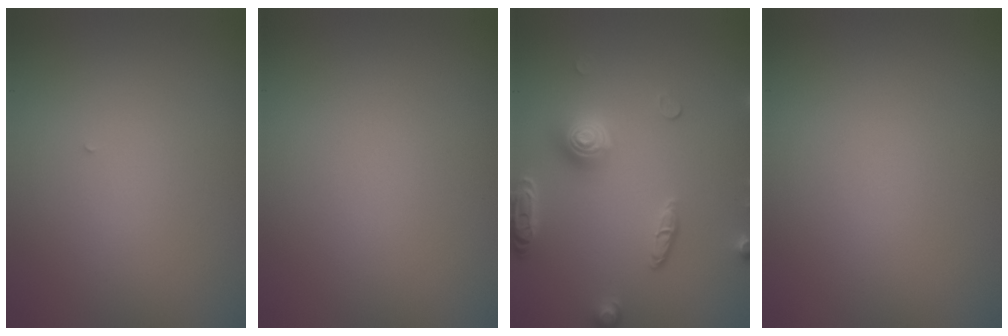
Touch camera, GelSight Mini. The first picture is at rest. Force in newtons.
{"total": 0.0}
{"total": 4.1, "press": 3.5, "slide": 2.0}
{"total": 0.0}